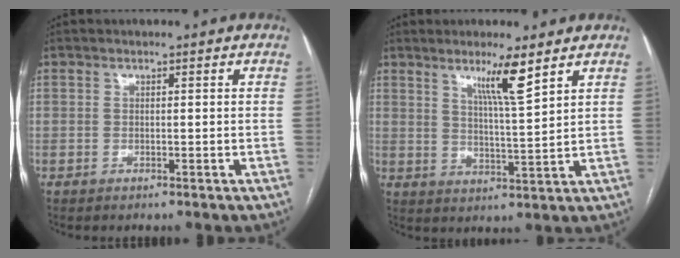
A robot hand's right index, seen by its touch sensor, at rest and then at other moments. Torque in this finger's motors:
{"motor_torque": [0.57, 0.54, 0.30, 0.08]}